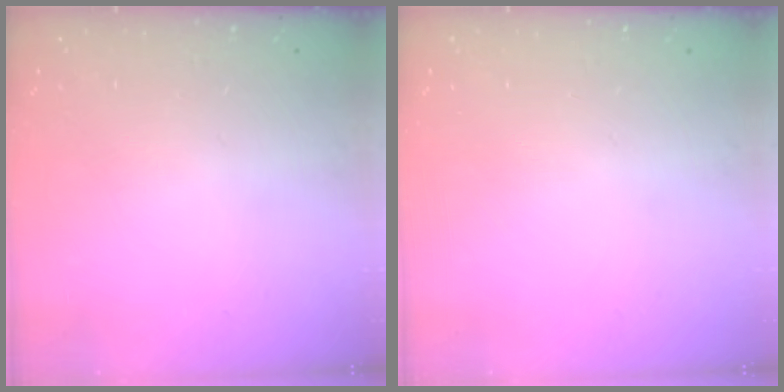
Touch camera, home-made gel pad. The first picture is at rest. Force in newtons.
{"total": 0.0}